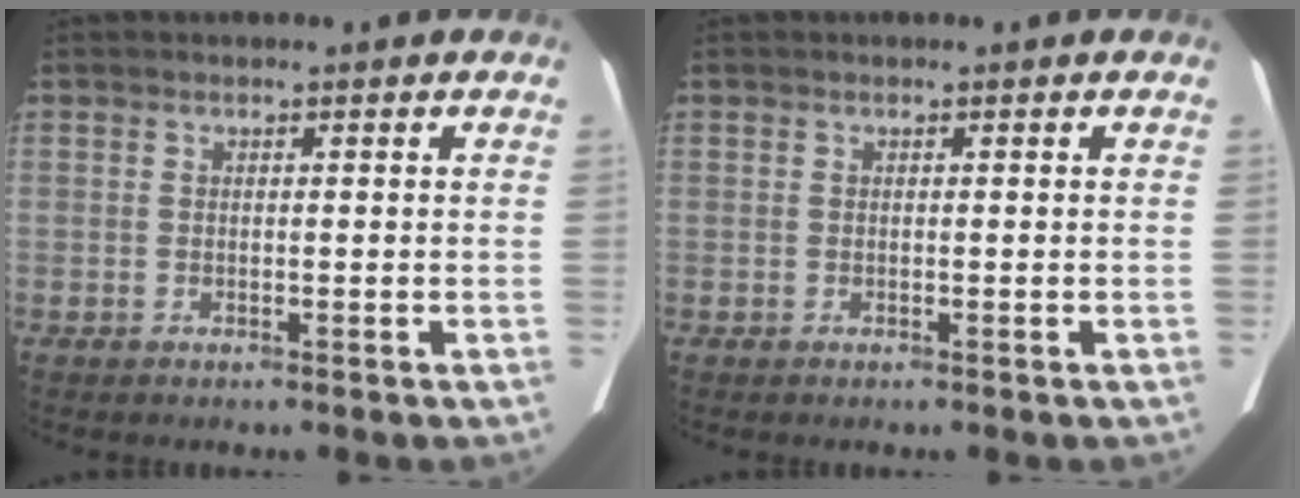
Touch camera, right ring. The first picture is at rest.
{"total": 0.0}